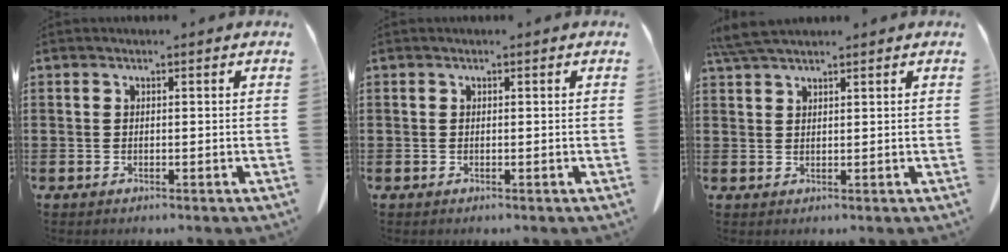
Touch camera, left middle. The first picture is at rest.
{"total": 0.0}
{"total": 4.0, "force": [3.3, 0.5, 2.2], "torque": [-0.053, -0.001, 0.064]}